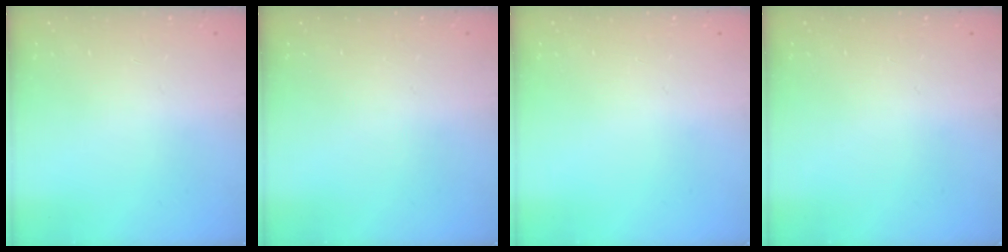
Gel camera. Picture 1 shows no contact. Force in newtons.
{"total": 0.0}
{"total": 0.0}
{"total": 0.0}